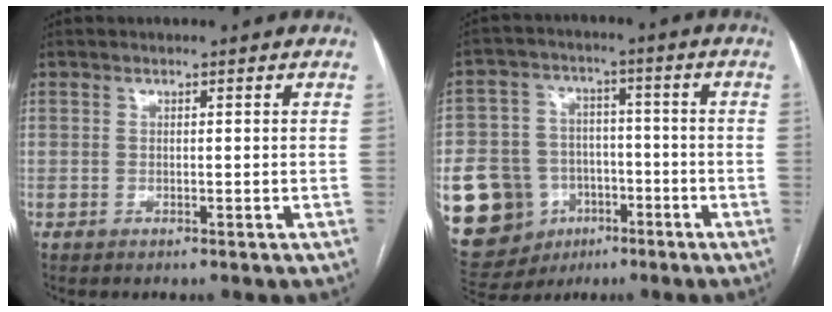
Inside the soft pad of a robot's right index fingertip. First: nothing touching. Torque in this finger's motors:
{"motor_torque": [0.32, -0.38, -0.49, -0.21]}